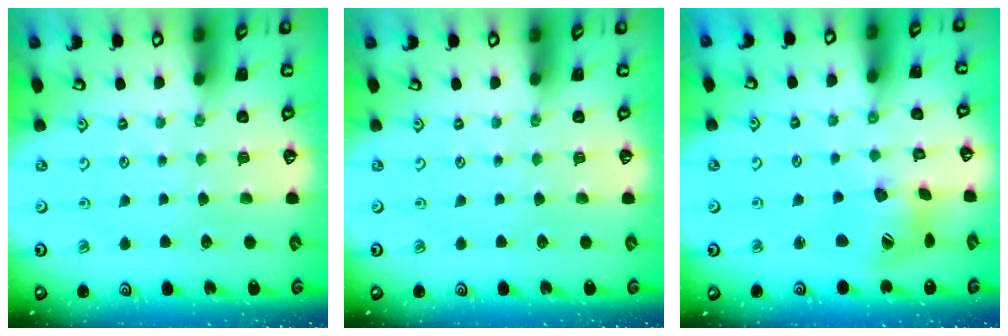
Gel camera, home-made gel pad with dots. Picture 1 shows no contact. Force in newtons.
{"total": 0.0}
{"total": 11.9, "press": 11.9, "slide": 0.7}